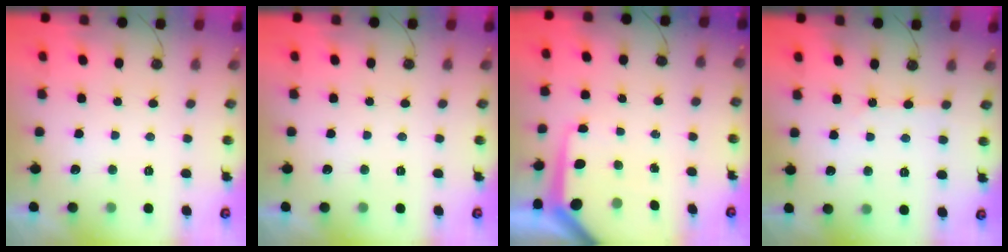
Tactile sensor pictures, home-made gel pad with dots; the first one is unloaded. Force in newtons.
{"total": 0.0}
{"total": 7.4, "press": 7.4, "slide": 0.7}
{"total": 3.2, "press": 3.2, "slide": 0.5}